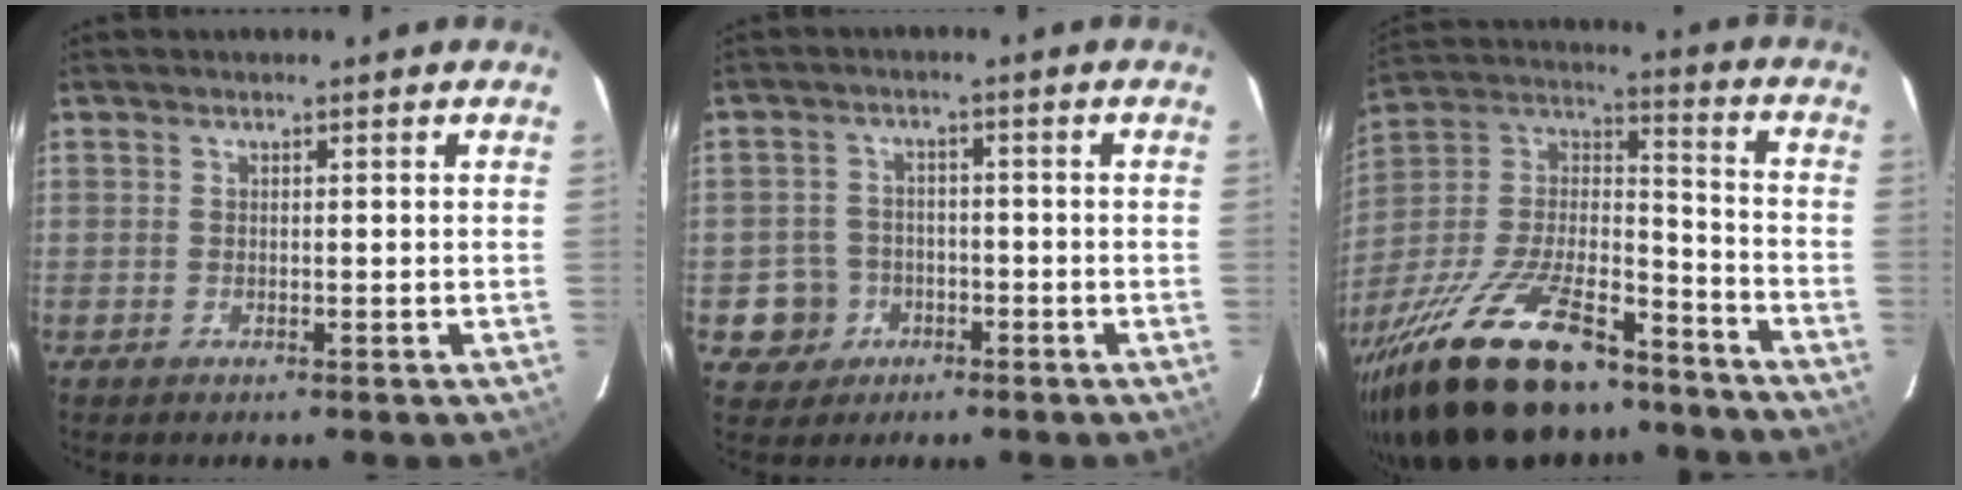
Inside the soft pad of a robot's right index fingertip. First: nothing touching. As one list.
[{"total": 5.9, "force": [-2.3, 5.4, 0.5], "torque": [-0.023, 0.020, -0.034]}, {"total": 32.7, "force": [-23.1, 12.8, 19.3], "torque": [-0.392, -0.014, -0.364]}]